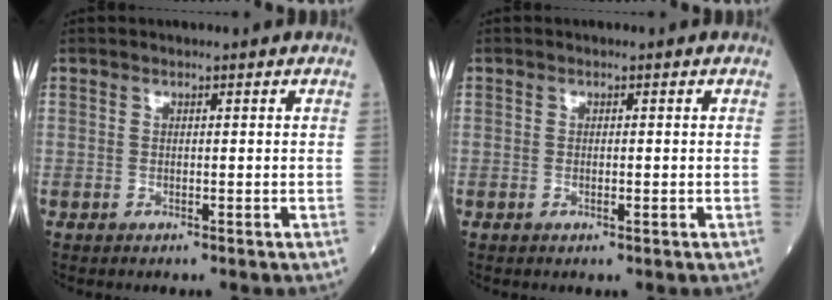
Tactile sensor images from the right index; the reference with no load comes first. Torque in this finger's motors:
{"motor_torque": [-0.13, 0.05, -0.04, -0.01]}